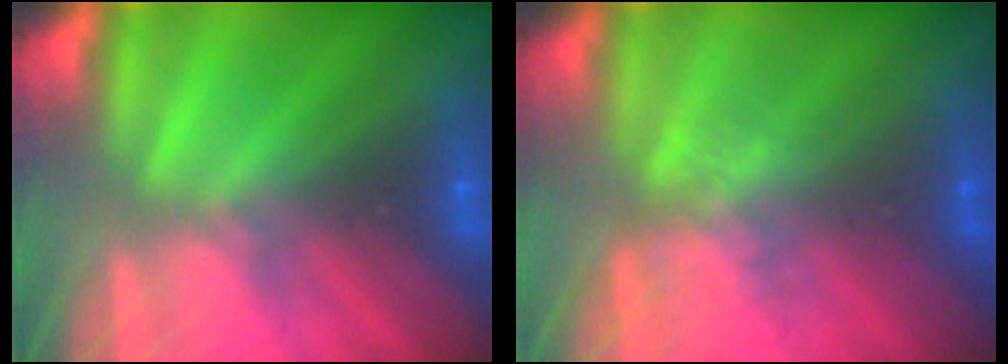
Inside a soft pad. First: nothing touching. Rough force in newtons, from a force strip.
{"total": 3.9}